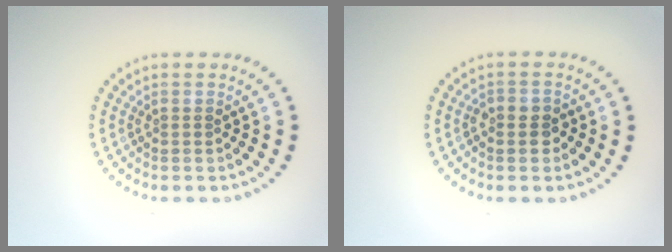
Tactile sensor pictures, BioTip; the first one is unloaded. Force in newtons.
{"total": 1.9, "press": 1.8, "slide": 0.6}